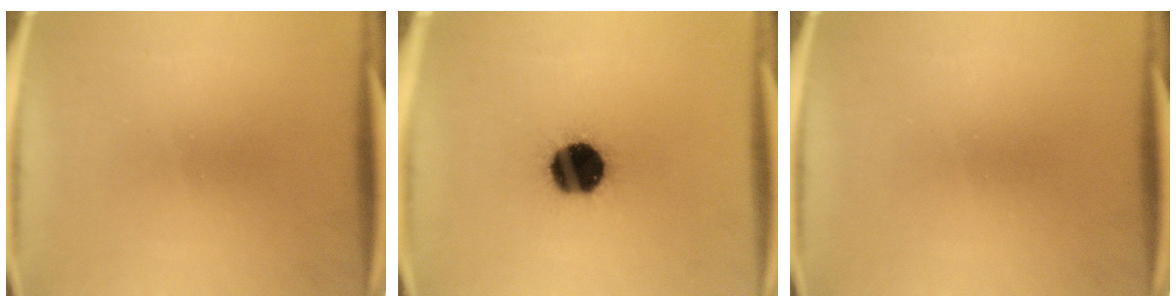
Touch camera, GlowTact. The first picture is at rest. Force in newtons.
{"total": 16.3}
{"total": 0.0}